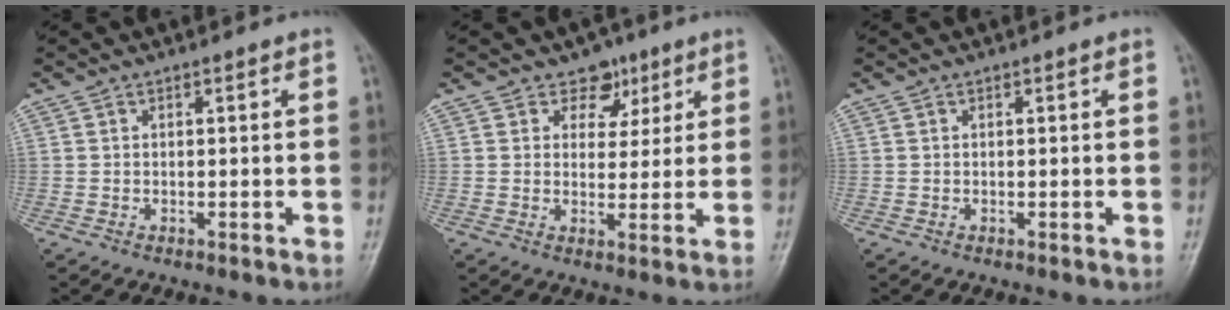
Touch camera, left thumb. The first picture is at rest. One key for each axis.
{"total": 5.3, "fx": 3.1, "fy": 4.1, "fz": 1.3, "tx": 0.015, "ty": -0.013, "tz": 0.046}
{"total": 0.0}